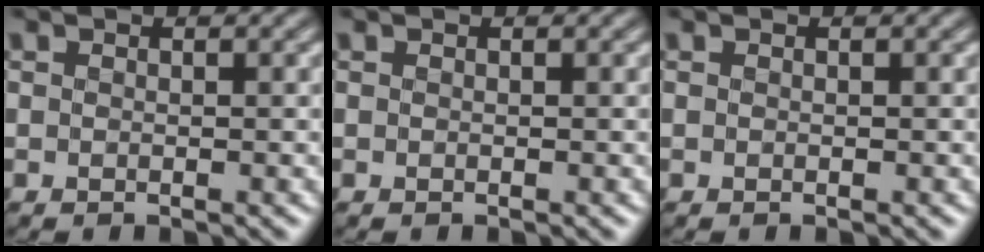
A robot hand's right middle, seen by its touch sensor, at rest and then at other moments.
{"total": 0.0}
{"total": 0.0}